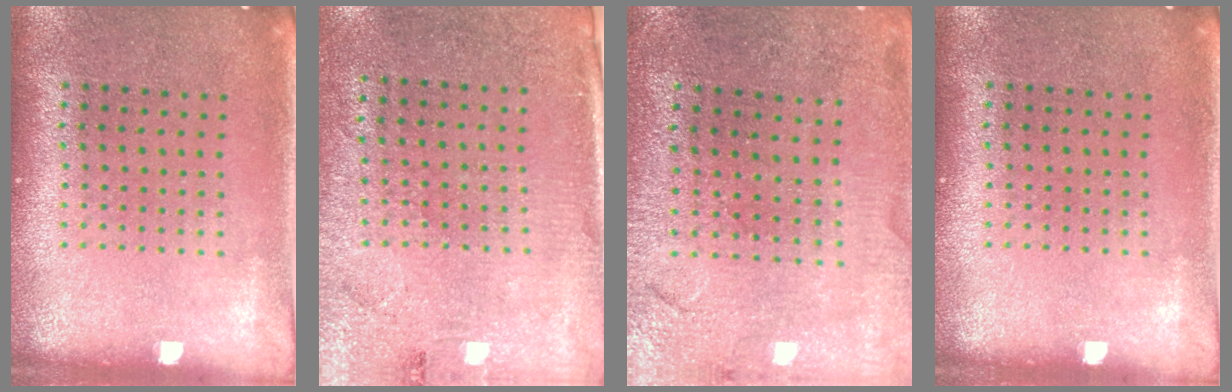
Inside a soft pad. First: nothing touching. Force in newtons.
{"total": 2.7, "press": 2.4, "slide": 1.3}
{"total": 1.0, "press": 0.9, "slide": 0.3}
{"total": 0.0}